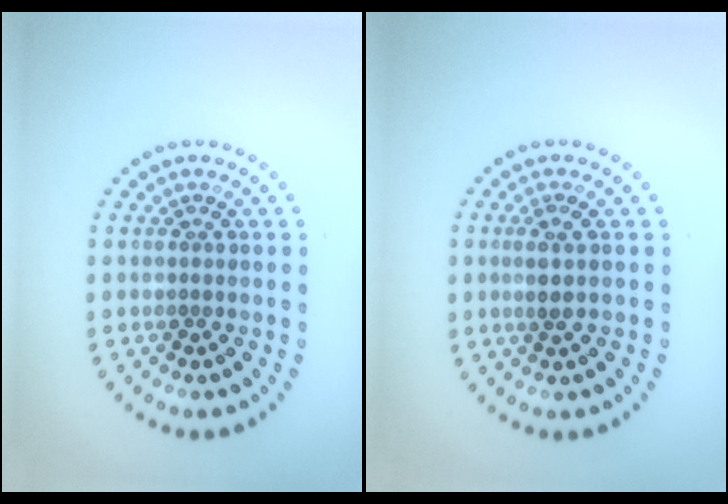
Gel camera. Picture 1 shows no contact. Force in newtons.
{"total": 1.2, "press": 0.8, "slide": 0.8}